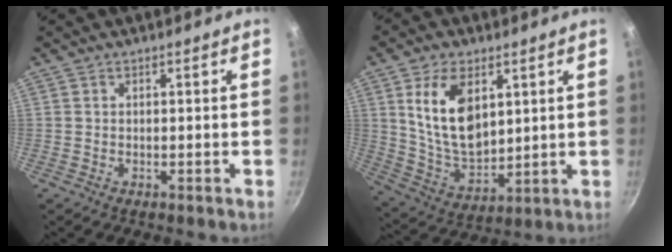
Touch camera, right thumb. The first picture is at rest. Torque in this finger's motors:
{"motor_torque": [0.51, 3.12, 1.35, 0.48, 0.21]}